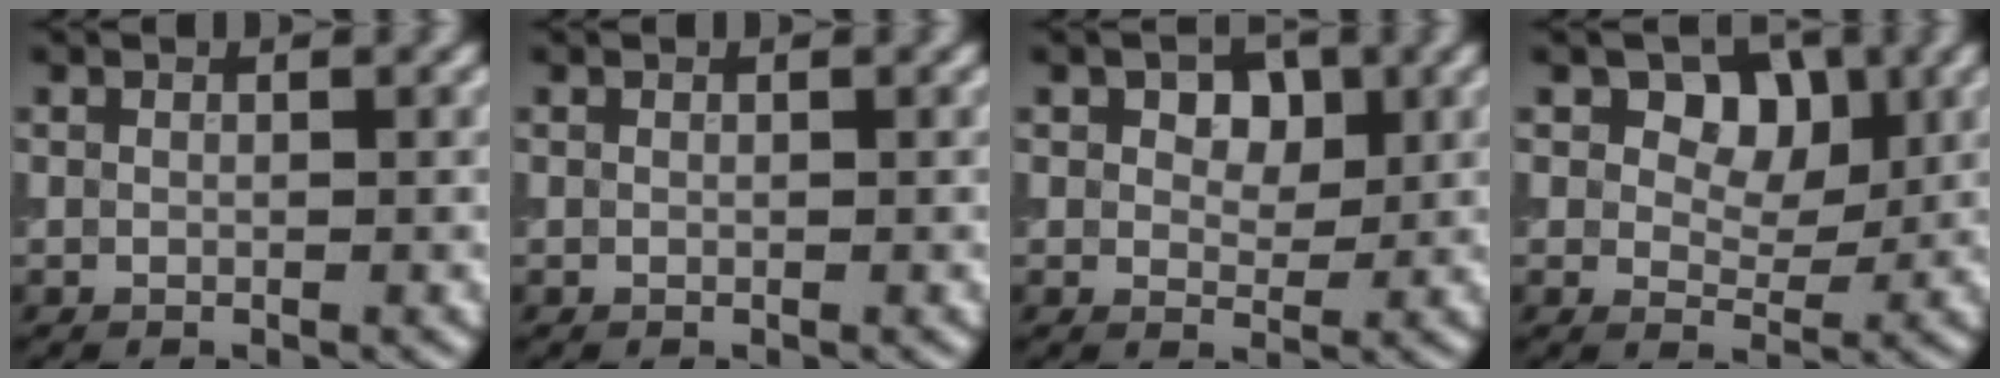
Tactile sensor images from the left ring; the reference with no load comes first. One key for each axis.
{"total": 0.0}
{"total": 3.3, "fx": 1.3, "fy": 2.2, "fz": 2.2, "tx": -0.031, "ty": 0.004, "tz": 0.011}
{"total": 4.8, "fx": 1.9, "fy": 3.4, "fz": 2.8, "tx": -0.038, "ty": -0.006, "tz": 0.020}